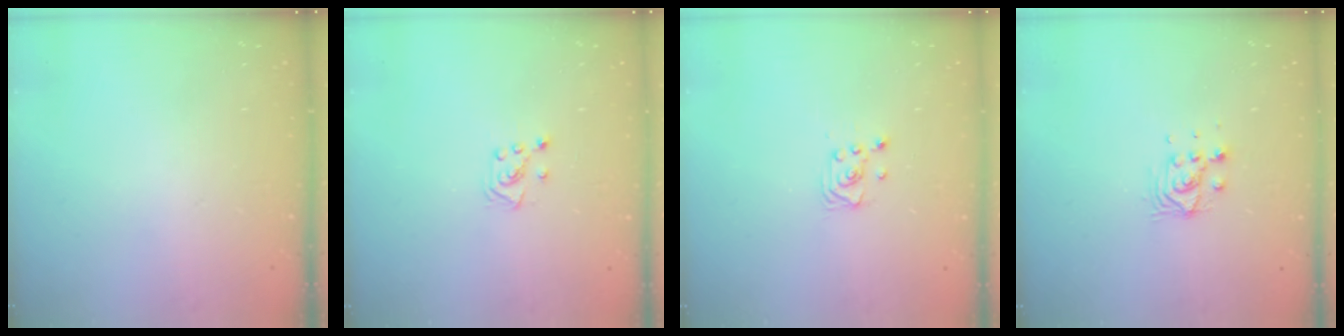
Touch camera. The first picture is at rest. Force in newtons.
{"total": 4.7, "press": 4.7, "slide": 0.5}
{"total": 2.6, "press": 2.6, "slide": 0.2}
{"total": 6.4, "press": 6.4, "slide": 0.2}